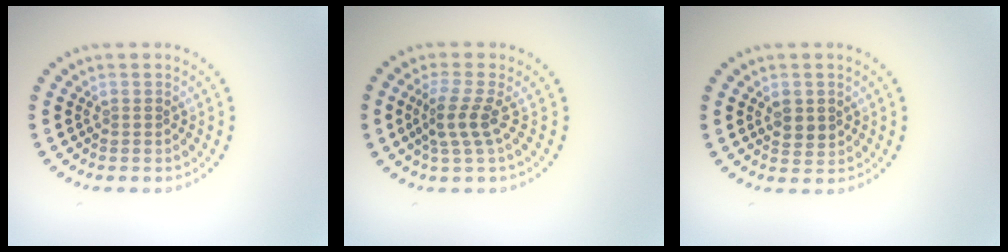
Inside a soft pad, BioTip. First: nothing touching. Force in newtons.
{"total": 2.6, "press": 2.0, "slide": 1.6}
{"total": 1.8, "press": 1.7, "slide": 0.4}